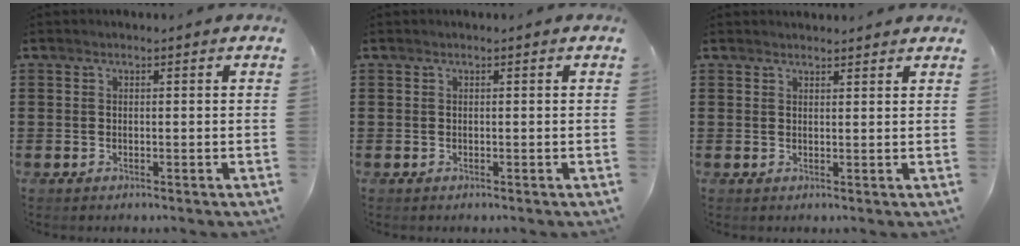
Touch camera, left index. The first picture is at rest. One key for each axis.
{"total": 0.0}
{"total": 1.5, "fx": 1.5, "fy": 0.1, "fz": 0.1, "tx": -0.005, "ty": 0.001, "tz": 0.029}